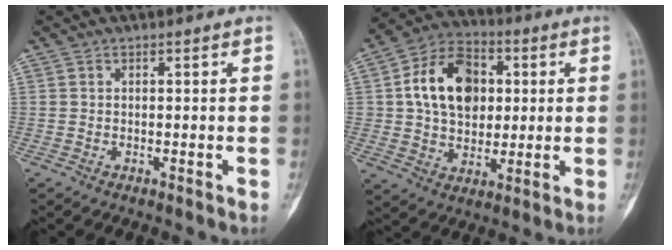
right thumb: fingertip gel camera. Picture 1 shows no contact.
{"total": 15.8, "force": [2.7, 11.6, 10.5], "torque": [-0.140, 0.010, 0.043]}